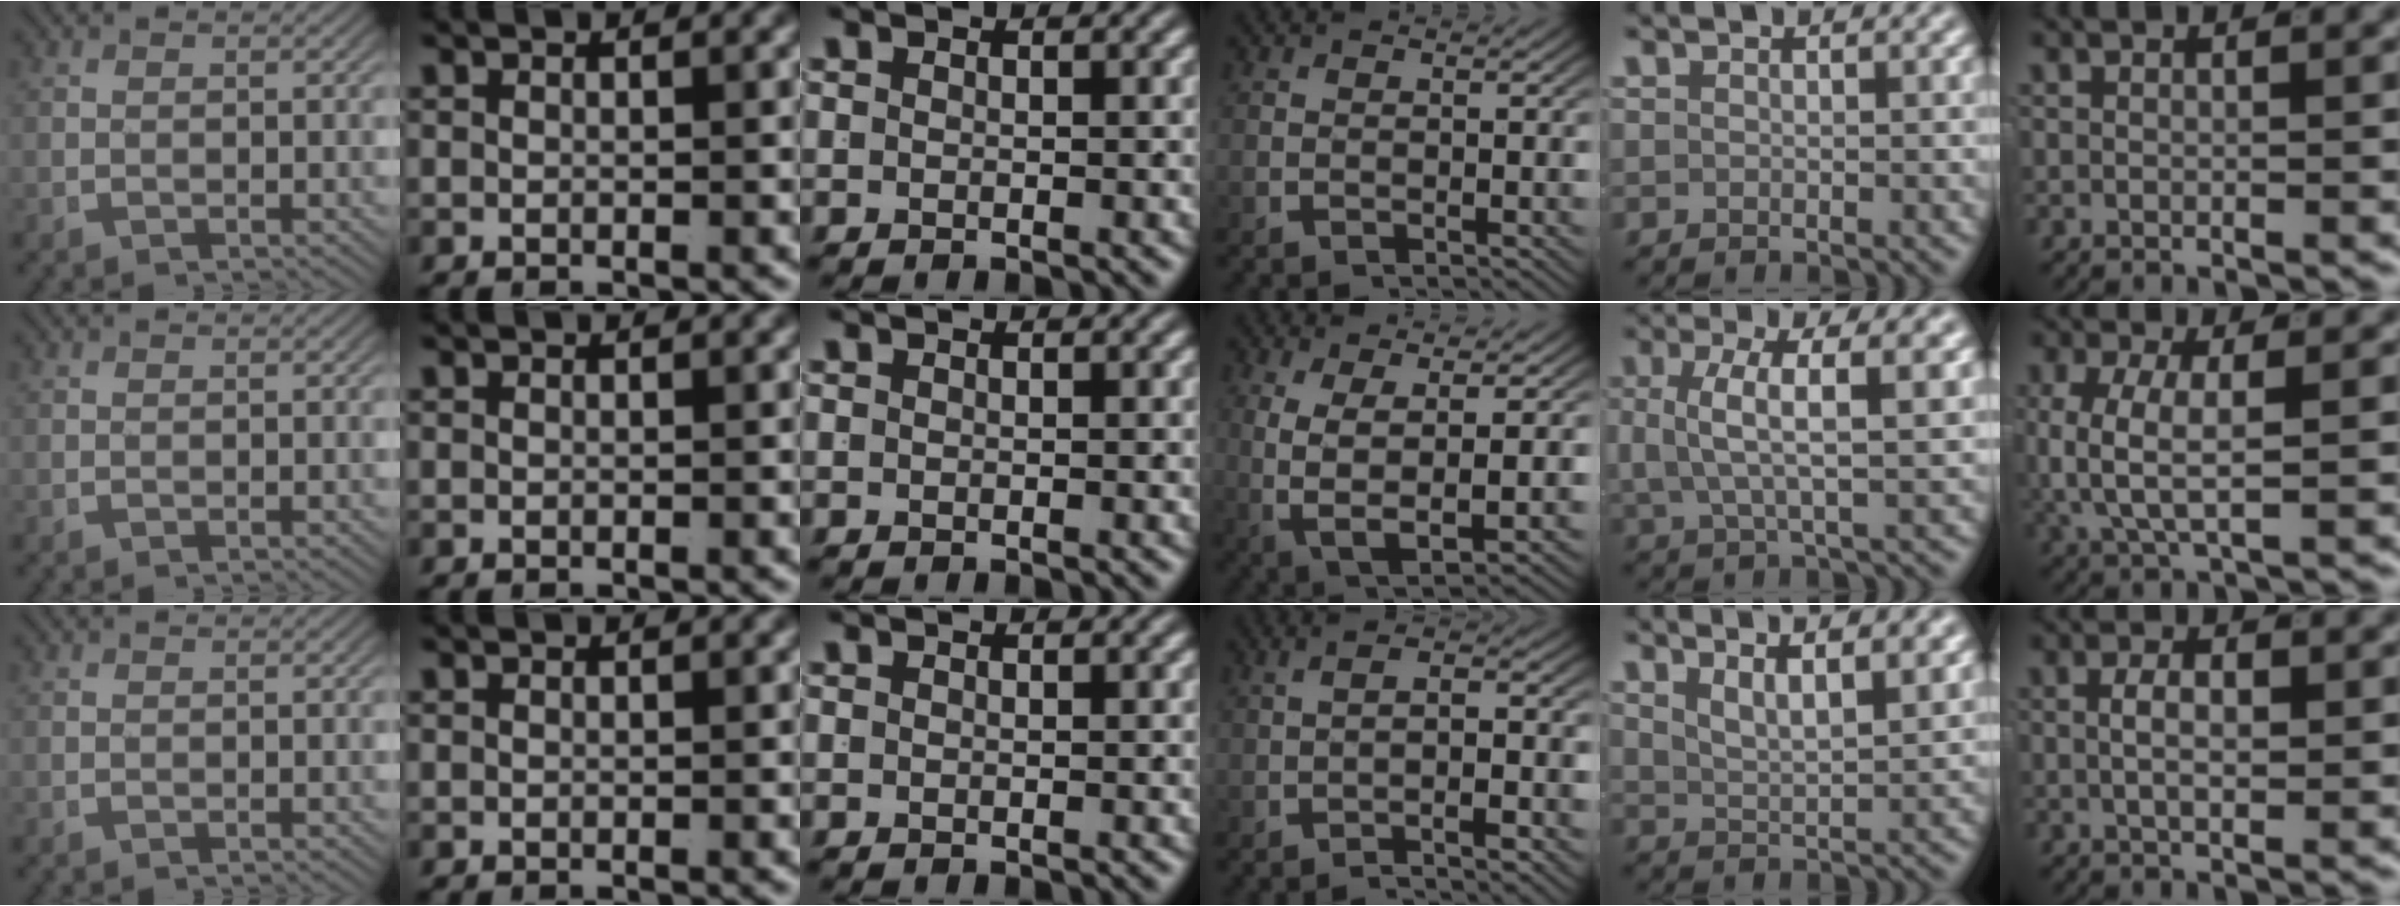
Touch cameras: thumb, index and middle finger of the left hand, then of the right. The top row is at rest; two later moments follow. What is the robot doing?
{"motion": "lift_and_place", "object": "jacket"}